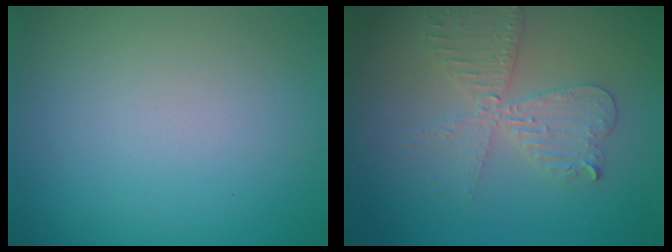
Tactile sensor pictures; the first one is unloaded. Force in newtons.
{"total": 4.1, "press": 3.5, "slide": 2.1}